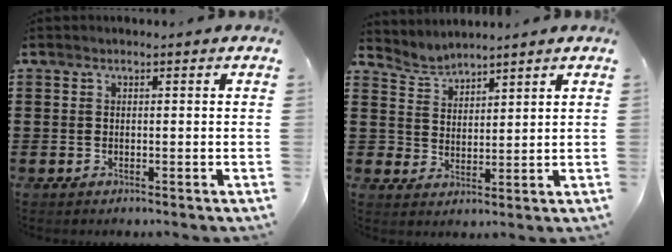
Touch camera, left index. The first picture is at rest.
{"total": 3.4, "force": [3.2, 0.9, -0.8], "torque": [-0.004, -0.013, 0.057]}